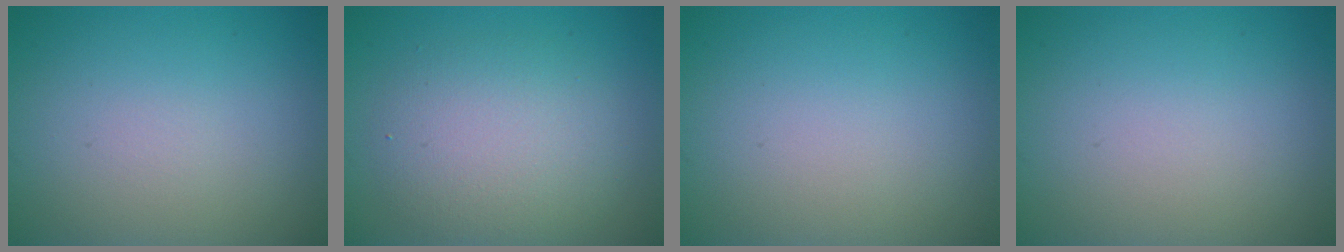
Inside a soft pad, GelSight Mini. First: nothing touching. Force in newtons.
{"total": 4.8, "press": 4.8, "slide": 0.2}
{"total": 0.0}
{"total": 0.0}